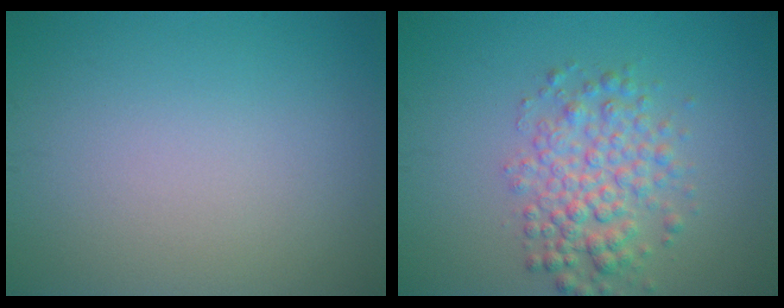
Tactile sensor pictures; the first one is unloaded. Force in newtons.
{"total": 4.3, "press": 4.3, "slide": 0.1}